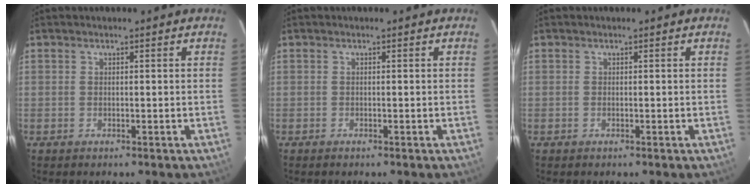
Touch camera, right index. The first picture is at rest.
{"total": 0.0}
{"total": 0.0}